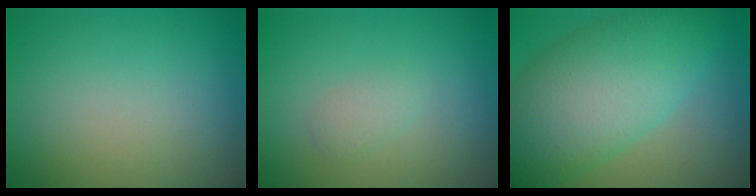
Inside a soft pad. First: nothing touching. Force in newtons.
{"total": 1.1, "press": 1.1, "slide": 0.1}
{"total": 9.5, "press": 9.5, "slide": 0.2}